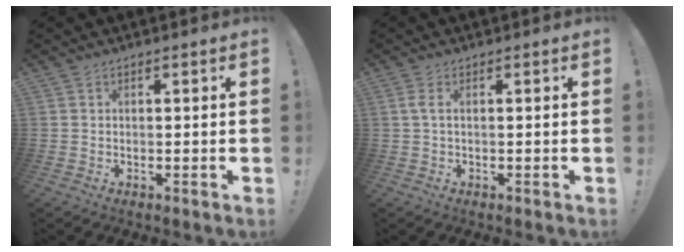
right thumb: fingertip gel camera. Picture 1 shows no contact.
{"total": 2.0, "force": [0.3, 0.2, 1.9], "torque": [-0.037, 0.002, 0.004]}